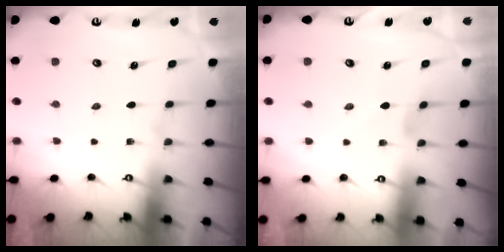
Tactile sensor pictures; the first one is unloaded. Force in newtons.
{"total": 0.0}